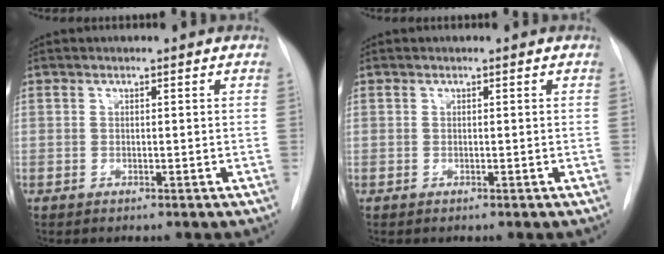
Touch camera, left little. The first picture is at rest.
{"total": 0.0}